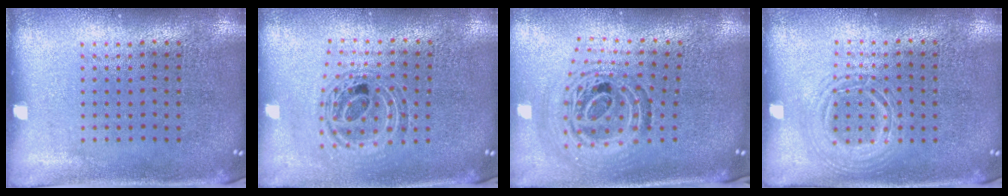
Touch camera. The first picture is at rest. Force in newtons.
{"total": 0.8, "press": 0.8, "slide": 0.2}
{"total": 1.5, "press": 1.2, "slide": 0.8}
{"total": 1.2, "press": 1.2, "slide": 0.1}